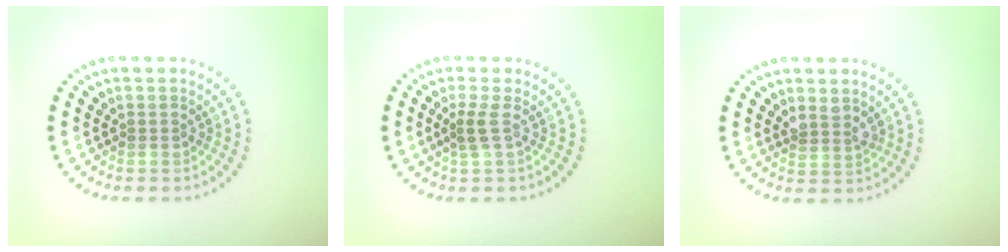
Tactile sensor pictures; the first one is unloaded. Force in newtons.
{"total": 1.5, "press": 1.0, "slide": 1.1}
{"total": 1.6, "press": 1.3, "slide": 0.9}